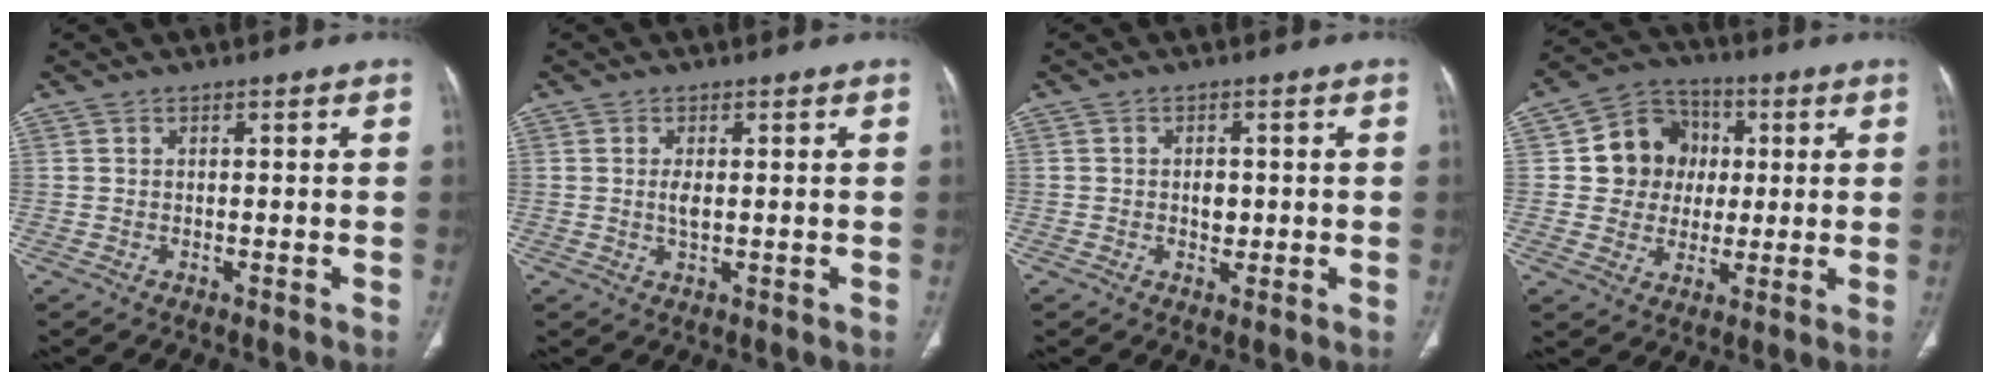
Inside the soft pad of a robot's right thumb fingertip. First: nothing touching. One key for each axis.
{"total": 1.9, "fx": 0.2, "fy": 0.7, "fz": 1.8, "tx": -0.040, "ty": -0.004, "tz": 0.006}
{"total": 2.7, "fx": -0.1, "fy": 2.1, "fz": 1.7, "tx": -0.013, "ty": 0.003, "tz": 0.000}
{"total": 11.4, "fx": 1.4, "fy": 10.5, "fz": 4.2, "tx": -0.023, "ty": 0.009, "tz": 0.021}